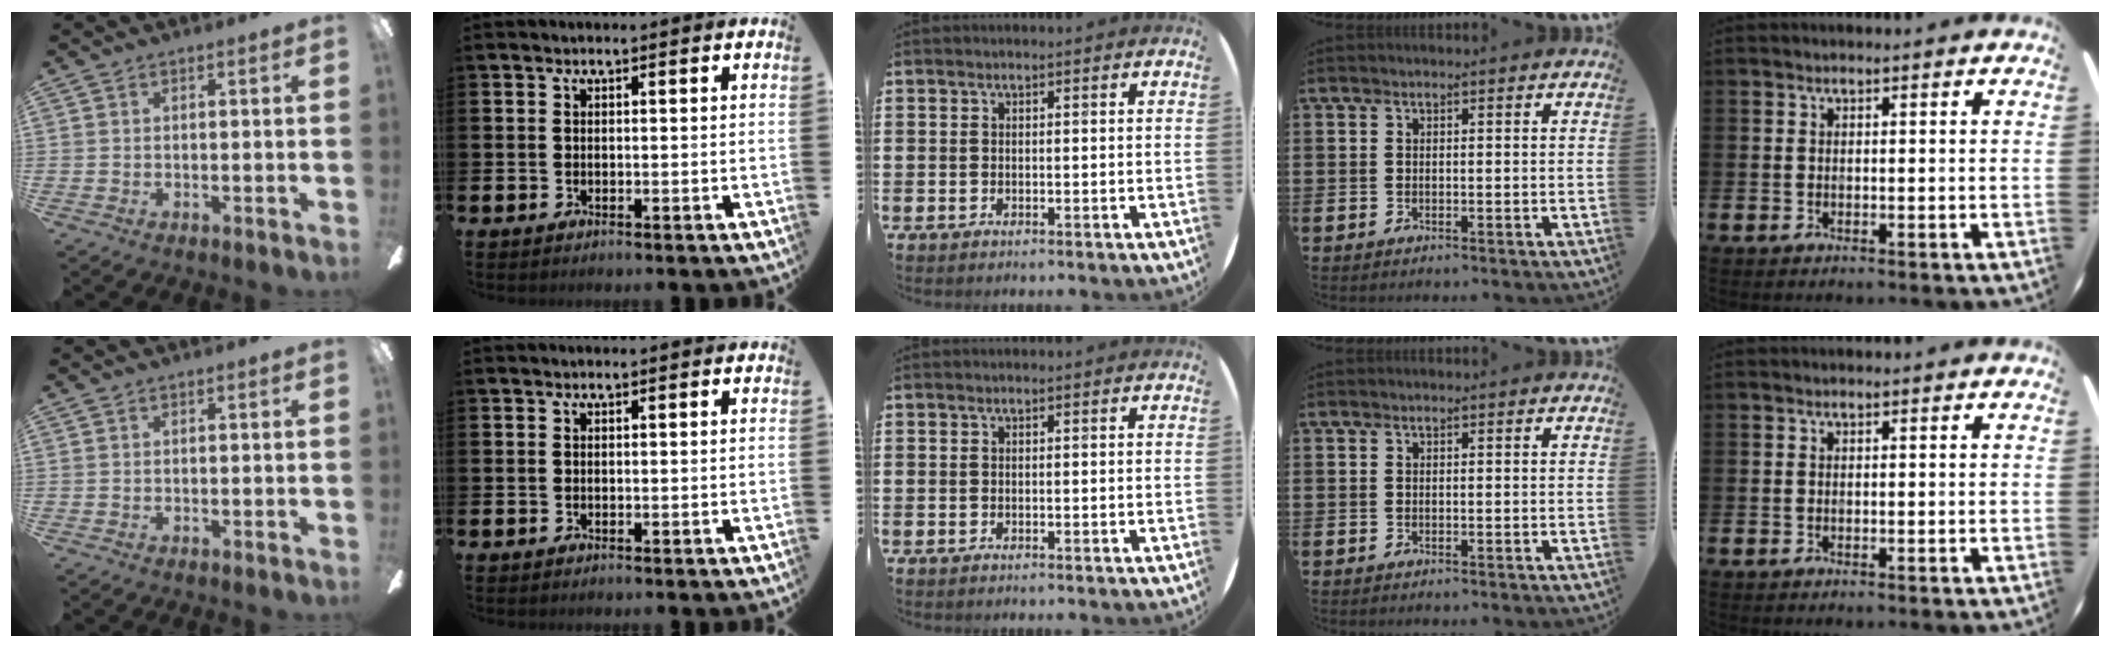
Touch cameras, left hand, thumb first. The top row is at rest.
{}